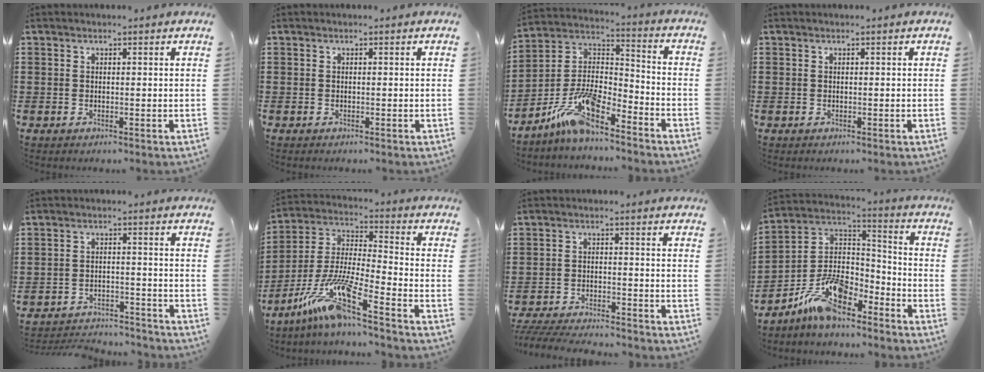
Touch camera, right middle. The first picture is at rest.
{"total": 0.0}
{"total": 11.7, "force": [-8.8, 2.8, 7.2], "torque": [-0.158, 0.012, -0.174]}
{"total": 0.0}
{"total": 3.7, "force": [-3.7, 0.5, 0.2], "torque": [-0.008, 0.005, -0.079]}
{"total": 12.7, "force": [-9.0, 0.3, 8.9], "torque": [-0.201, -0.015, -0.185]}
{"total": 5.1, "force": [-5.0, 0.3, 1.1], "torque": [-0.029, -0.005, -0.102]}
{"total": 12.0, "force": [-9.3, 4.0, 6.5], "torque": [-0.137, 0.025, -0.184]}